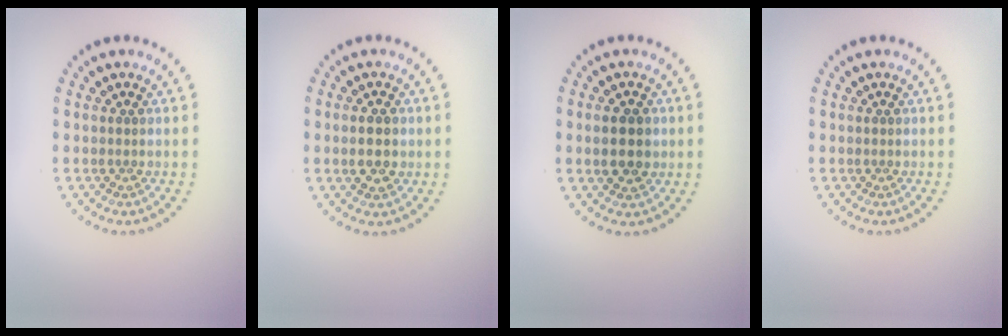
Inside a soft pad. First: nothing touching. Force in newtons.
{"total": 3.1, "press": 3.1, "slide": 0.2}
{"total": 2.9, "press": 2.9, "slide": 0.2}
{"total": 0.0}